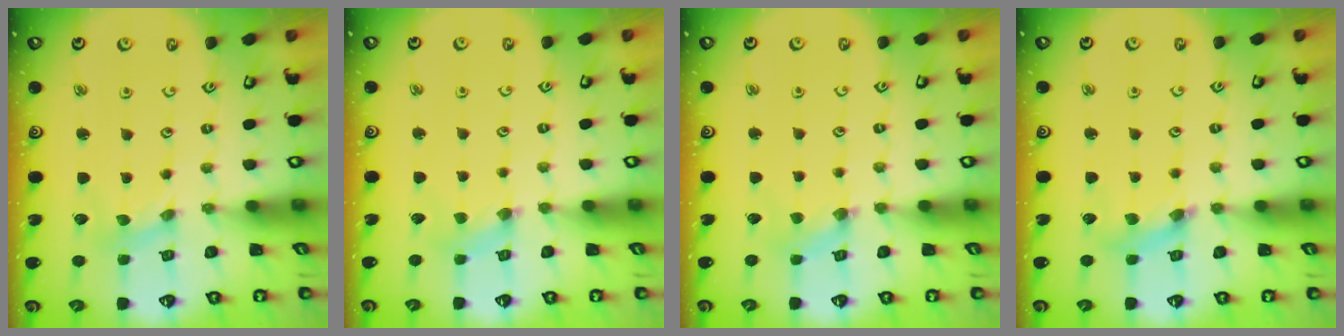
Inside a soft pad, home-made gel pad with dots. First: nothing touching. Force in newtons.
{"total": 1.2, "press": 1.1, "slide": 0.3}
{"total": 1.0, "press": 1.0, "slide": 0.3}
{"total": 5.2, "press": 5.2, "slide": 0.6}